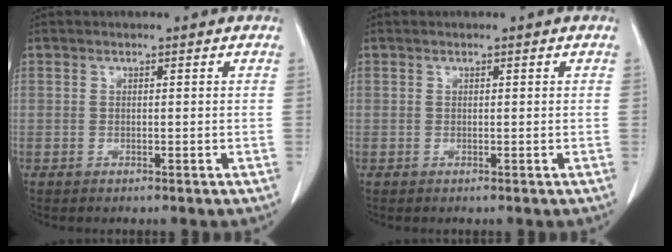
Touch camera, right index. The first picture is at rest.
{"total": 0.0}